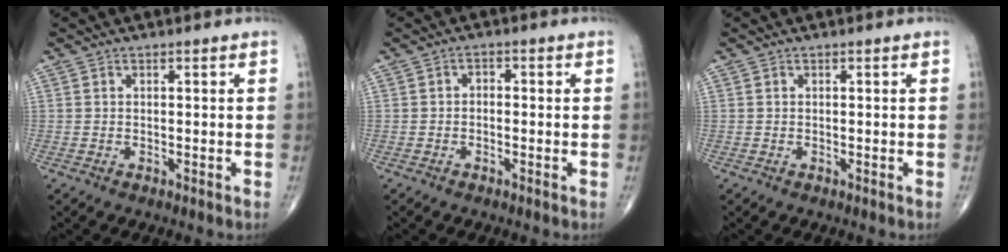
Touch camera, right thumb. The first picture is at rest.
{"total": 1.5, "force": [-0.3, 1.1, 1.0], "torque": [-0.004, 0.008, -0.012]}
{"total": 0.0}